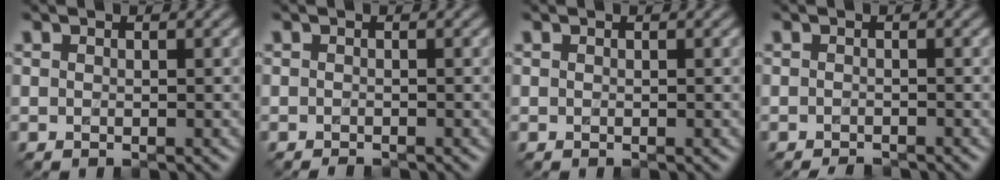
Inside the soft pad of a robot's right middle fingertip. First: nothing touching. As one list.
[{"total": 0.7, "force": [-0.7, 0.0, 0.1], "torque": [-0.004, -0.006, -0.013]}, {"total": 0.0}, {"total": 1.3, "force": [-1.2, 0.1, 0.2], "torque": [-0.001, -0.008, -0.021]}]